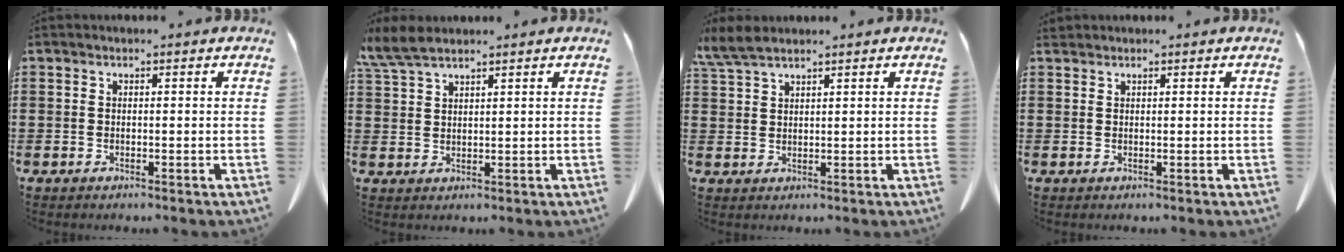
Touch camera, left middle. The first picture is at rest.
{"total": 4.3, "force": [3.5, 0.9, 2.3], "torque": [-0.055, -0.002, 0.067]}
{"total": 3.8, "force": [3.0, 0.8, 2.1], "torque": [-0.050, -0.001, 0.058]}
{"total": 0.7, "force": [0.7, 0.2, 0.2], "torque": [-0.006, 0.001, 0.014]}